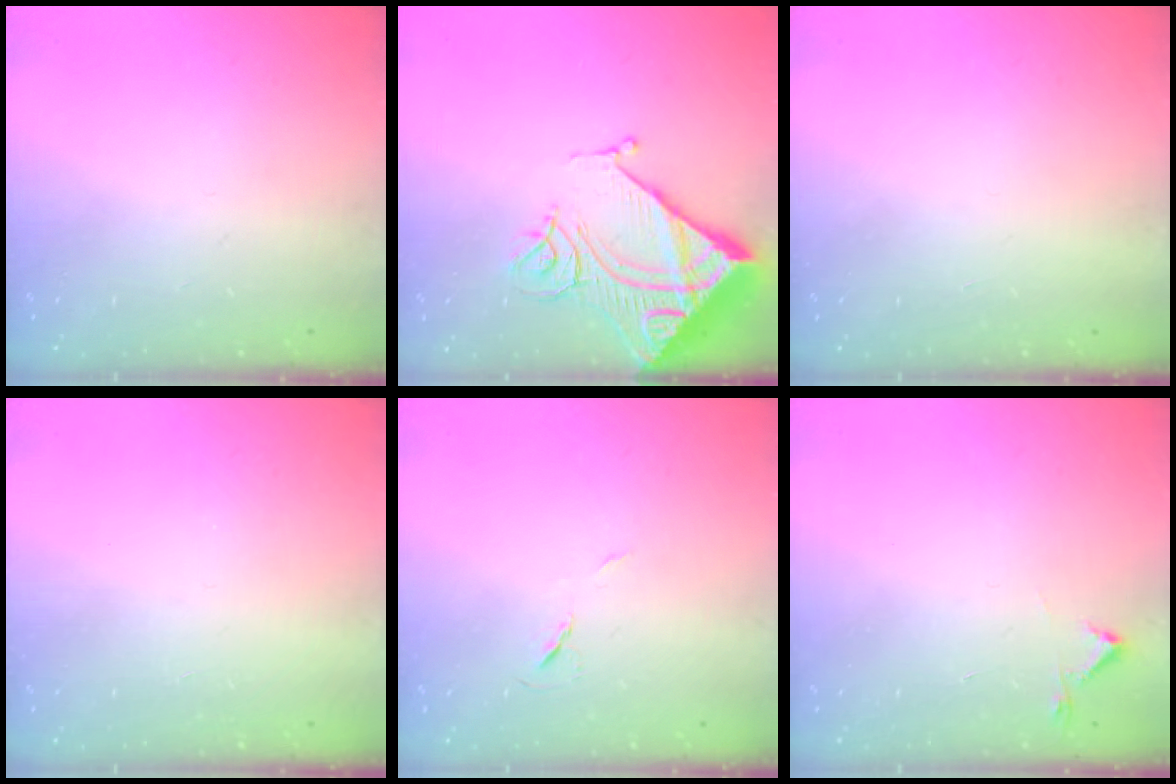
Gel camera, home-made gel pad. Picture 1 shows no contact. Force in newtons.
{"total": 16.6, "press": 16.5, "slide": 1.7}
{"total": 1.6, "press": 1.6, "slide": 0.1}
{"total": 1.6, "press": 1.6, "slide": 0.1}
{"total": 5.6, "press": 5.1, "slide": 2.2}
{"total": 2.7, "press": 2.6, "slide": 0.4}